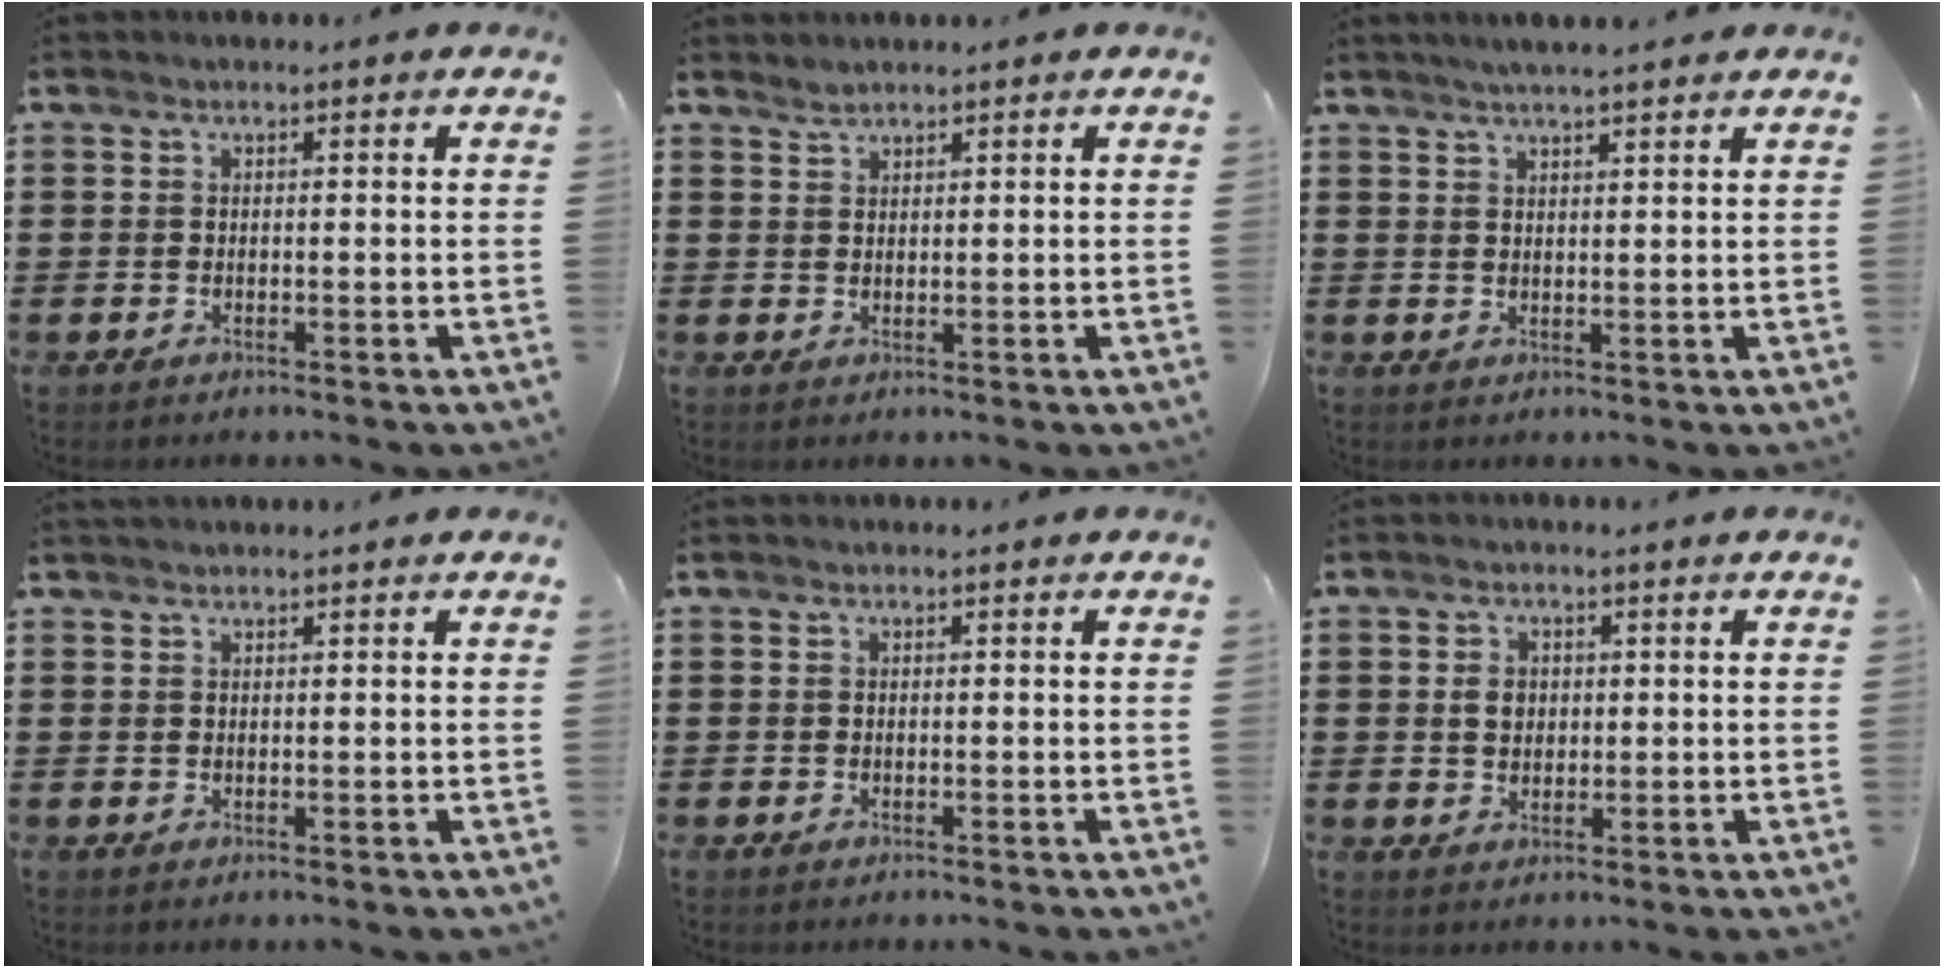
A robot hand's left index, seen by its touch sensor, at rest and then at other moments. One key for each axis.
{"total": 1.1, "fx": 1.1, "fy": 0.2, "fz": 0.1, "tx": -0.006, "ty": 0.000, "tz": 0.022}
{"total": 2.5, "fx": 2.3, "fy": 0.0, "fz": 0.9, "tx": -0.023, "ty": 0.000, "tz": 0.043}
{"total": 0.7, "fx": 0.6, "fy": 0.0, "fz": 0.3, "tx": -0.006, "ty": -0.002, "tz": 0.013}
{"total": 0.0}
{"total": 2.5, "fx": 0.4, "fy": 2.1, "fz": 1.4, "tx": -0.026, "ty": 0.006, "tz": 0.003}